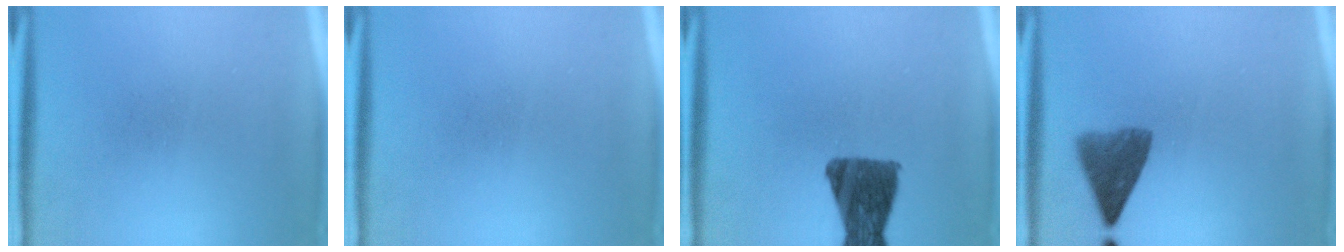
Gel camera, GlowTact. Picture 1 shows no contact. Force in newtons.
{"total": 0.0}
{"total": 10.8}
{"total": 6.1}